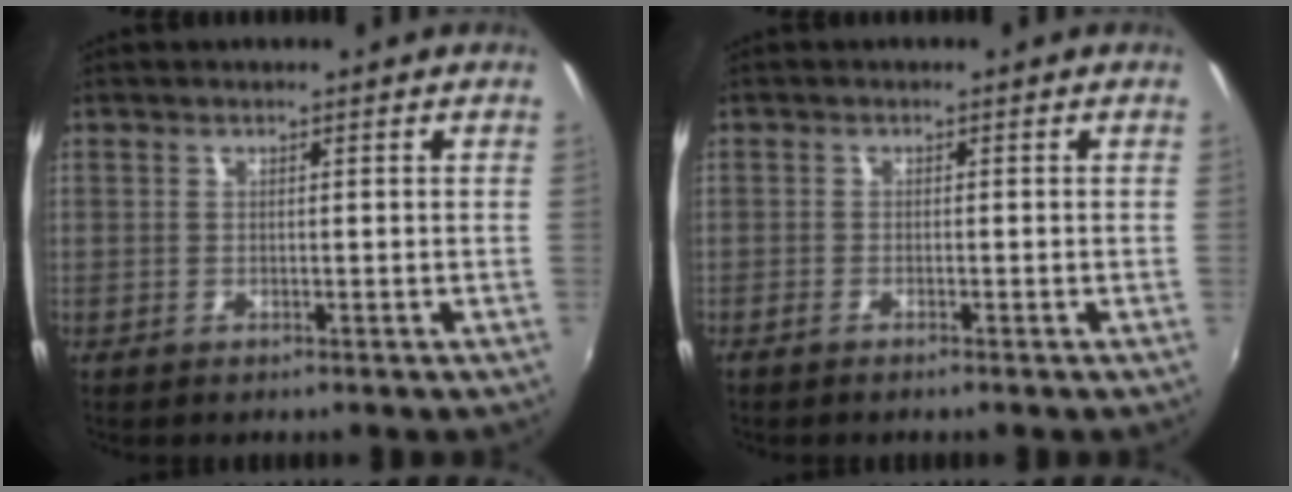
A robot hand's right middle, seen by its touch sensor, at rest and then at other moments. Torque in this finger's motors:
{"motor_torque": [-0.35, -0.13, 0.00, 0.00]}